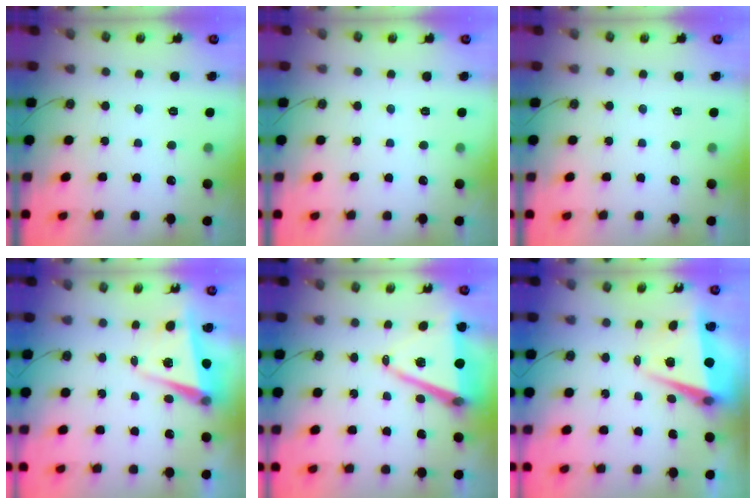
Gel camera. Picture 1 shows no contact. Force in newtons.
{"total": 0.0}
{"total": 0.0}
{"total": 5.4, "press": 5.3, "slide": 1.0}
{"total": 11.6, "press": 10.9, "slide": 4.0}
{"total": 6.5, "press": 6.4, "slide": 0.8}